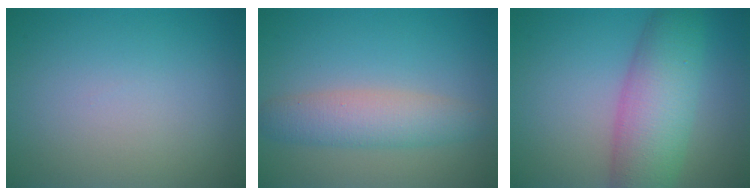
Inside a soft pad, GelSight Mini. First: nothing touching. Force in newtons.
{"total": 3.8, "press": 3.8, "slide": 0.1}
{"total": 7.1, "press": 7.1, "slide": 0.3}